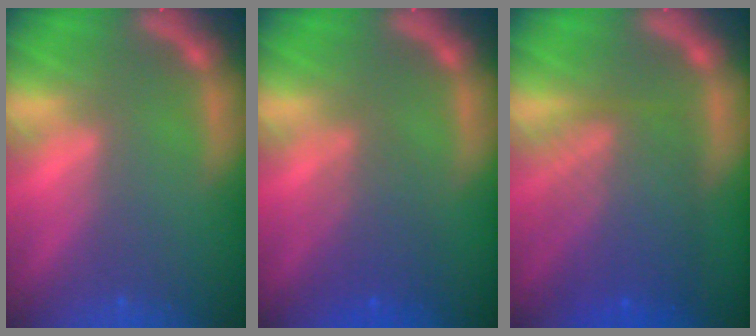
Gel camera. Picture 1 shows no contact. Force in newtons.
{"total": 3.5}
{"total": 7.6}